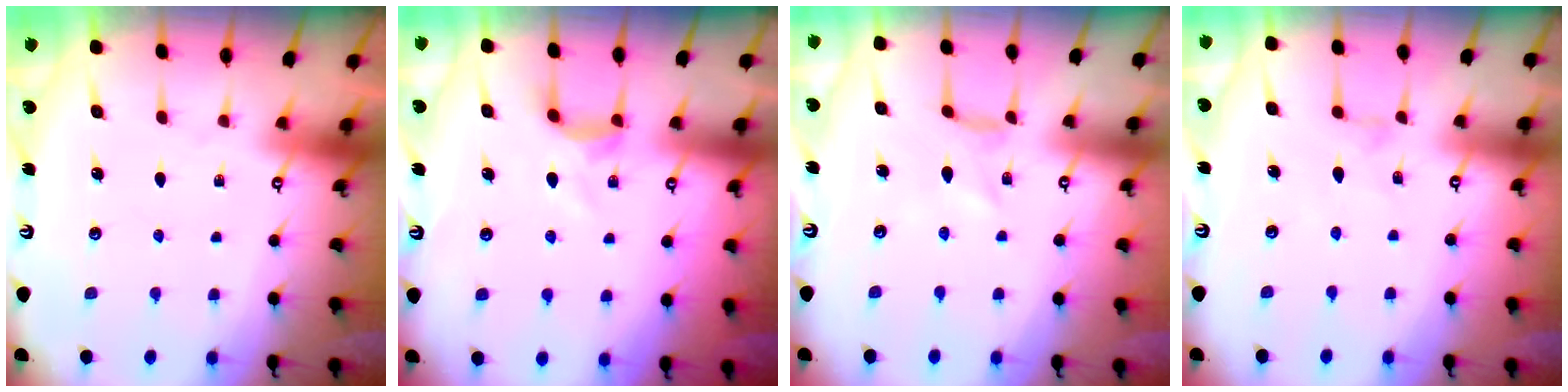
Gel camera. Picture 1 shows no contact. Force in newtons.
{"total": 3.8, "press": 3.8, "slide": 0.5}
{"total": 0.0}
{"total": 0.6, "press": 0.6, "slide": 0.2}